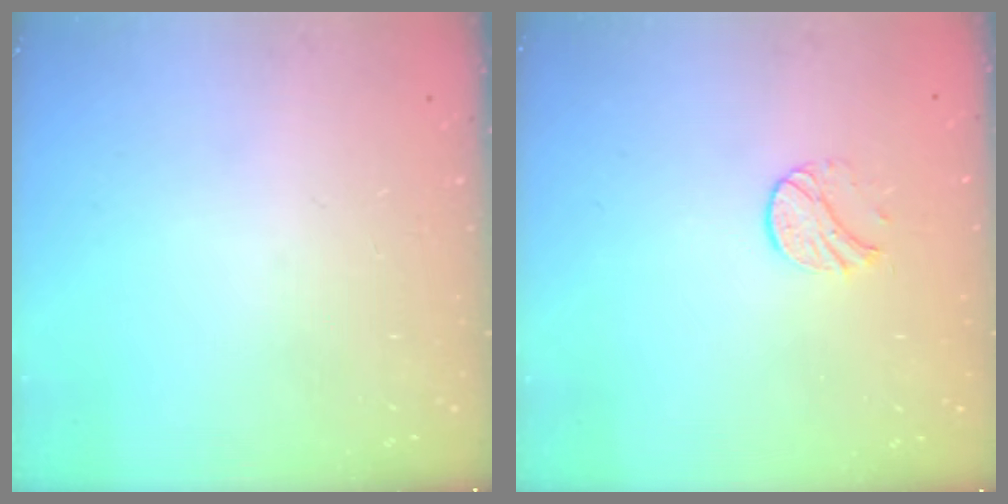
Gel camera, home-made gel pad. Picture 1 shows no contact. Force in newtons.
{"total": 7.5, "press": 7.5, "slide": 0.8}